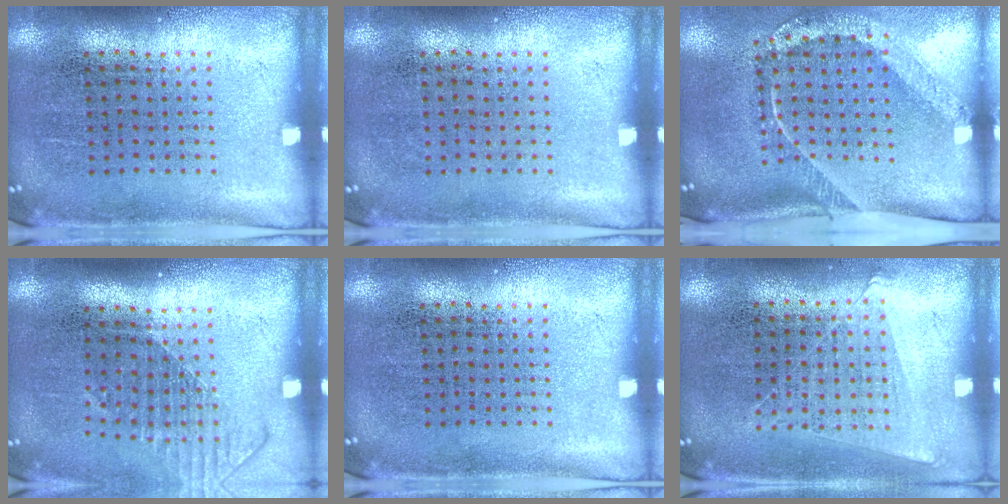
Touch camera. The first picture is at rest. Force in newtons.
{"total": 0.0}
{"total": 2.5, "press": 1.6, "slide": 1.9}
{"total": 1.6, "press": 1.2, "slide": 1.0}
{"total": 0.0}
{"total": 1.0, "press": 0.9, "slide": 0.4}